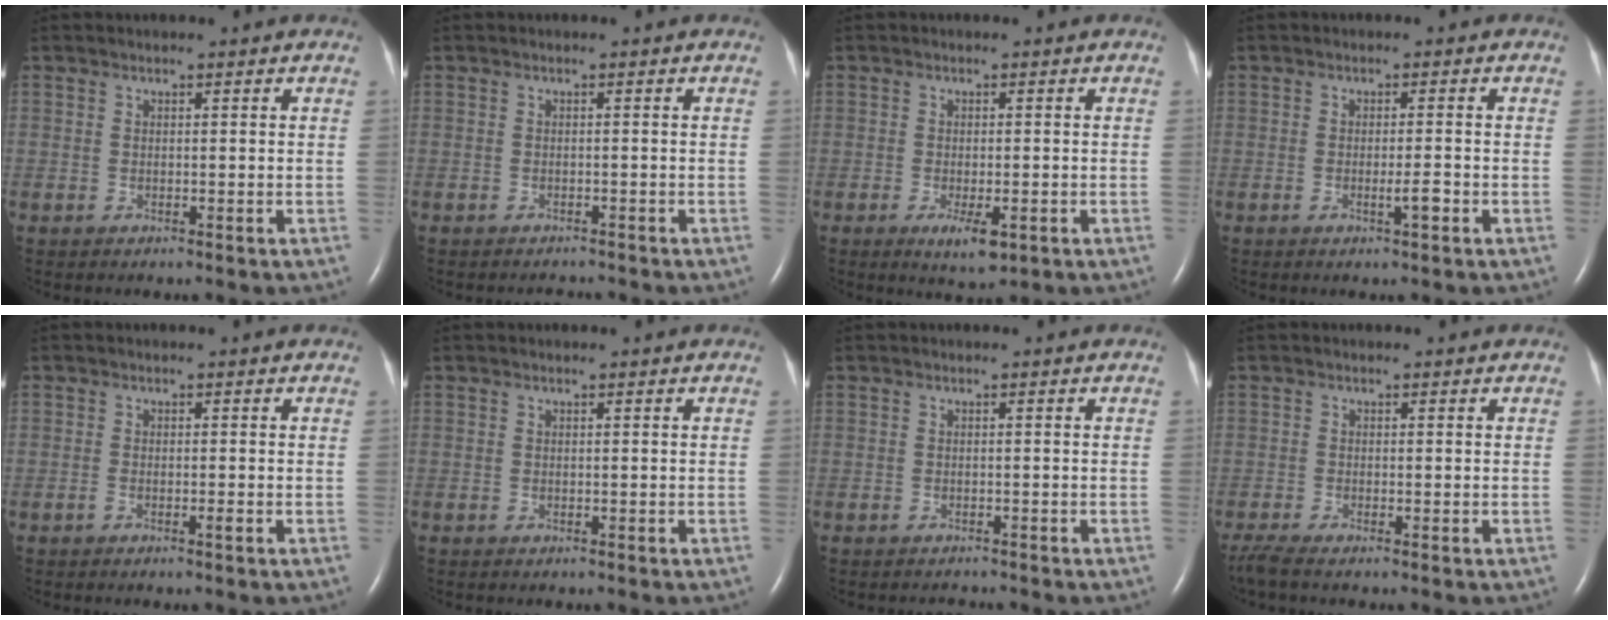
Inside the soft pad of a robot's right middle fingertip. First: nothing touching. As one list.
[{"total": 1.5, "force": [-1.4, 0.3, 0.0], "torque": [-0.002, -0.005, -0.016]}, {"total": 3.9, "force": [-1.6, 1.1, 3.3], "torque": [-0.058, -0.007, -0.019]}, {"total": 2.2, "force": [-0.9, 0.0, 1.9], "torque": [-0.035, -0.003, -0.016]}, {"total": 1.1, "force": [-0.6, 0.0, 0.9], "torque": [-0.021, -0.001, -0.012]}, {"total": 0.0}, {"total": 1.3, "force": [-1.3, 0.2, 0.0], "torque": [-0.002, -0.004, -0.015]}, {"total": 2.8, "force": [-2.2, 0.0, 1.6], "torque": [-0.039, -0.010, -0.045]}]